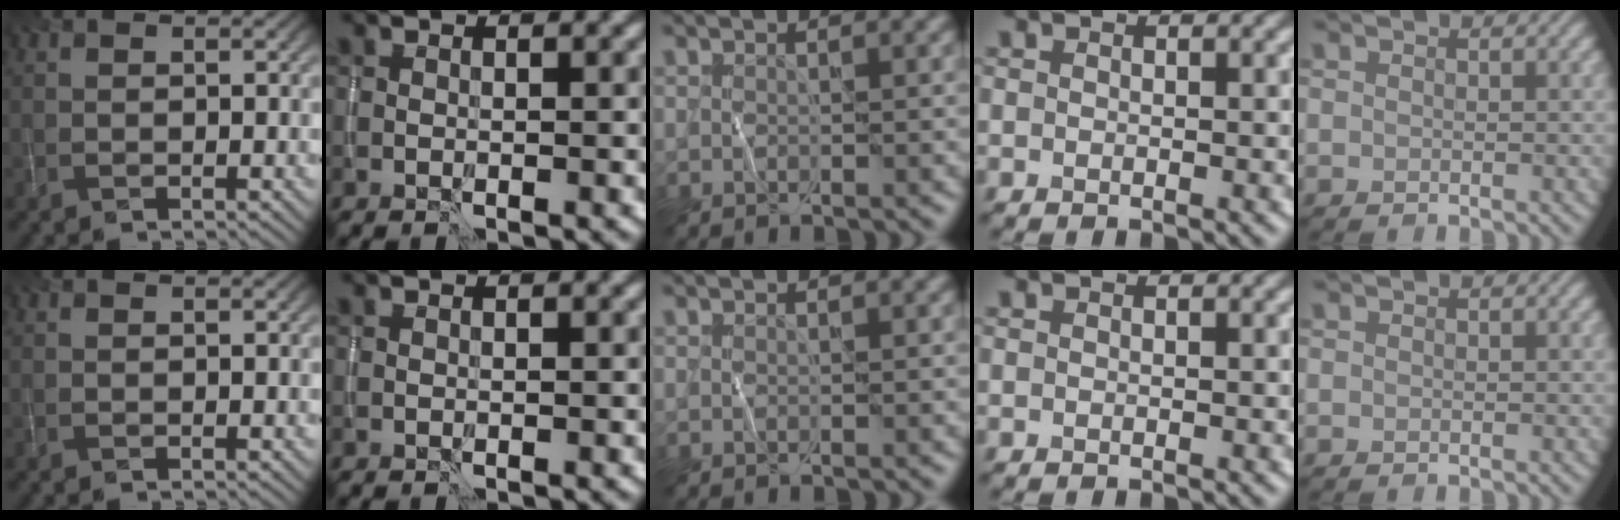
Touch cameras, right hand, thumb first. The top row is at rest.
{}